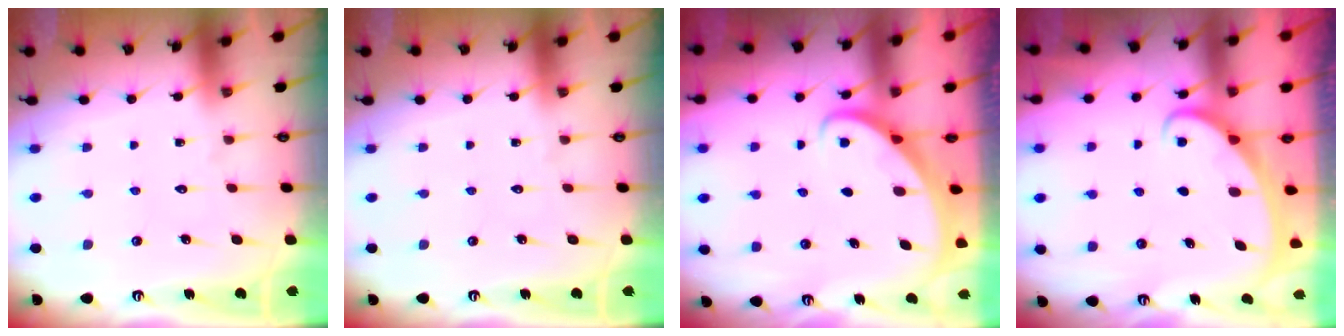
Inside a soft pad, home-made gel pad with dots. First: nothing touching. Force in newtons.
{"total": 0.0}
{"total": 2.5, "press": 2.5, "slide": 0.3}
{"total": 2.2, "press": 2.2, "slide": 0.3}